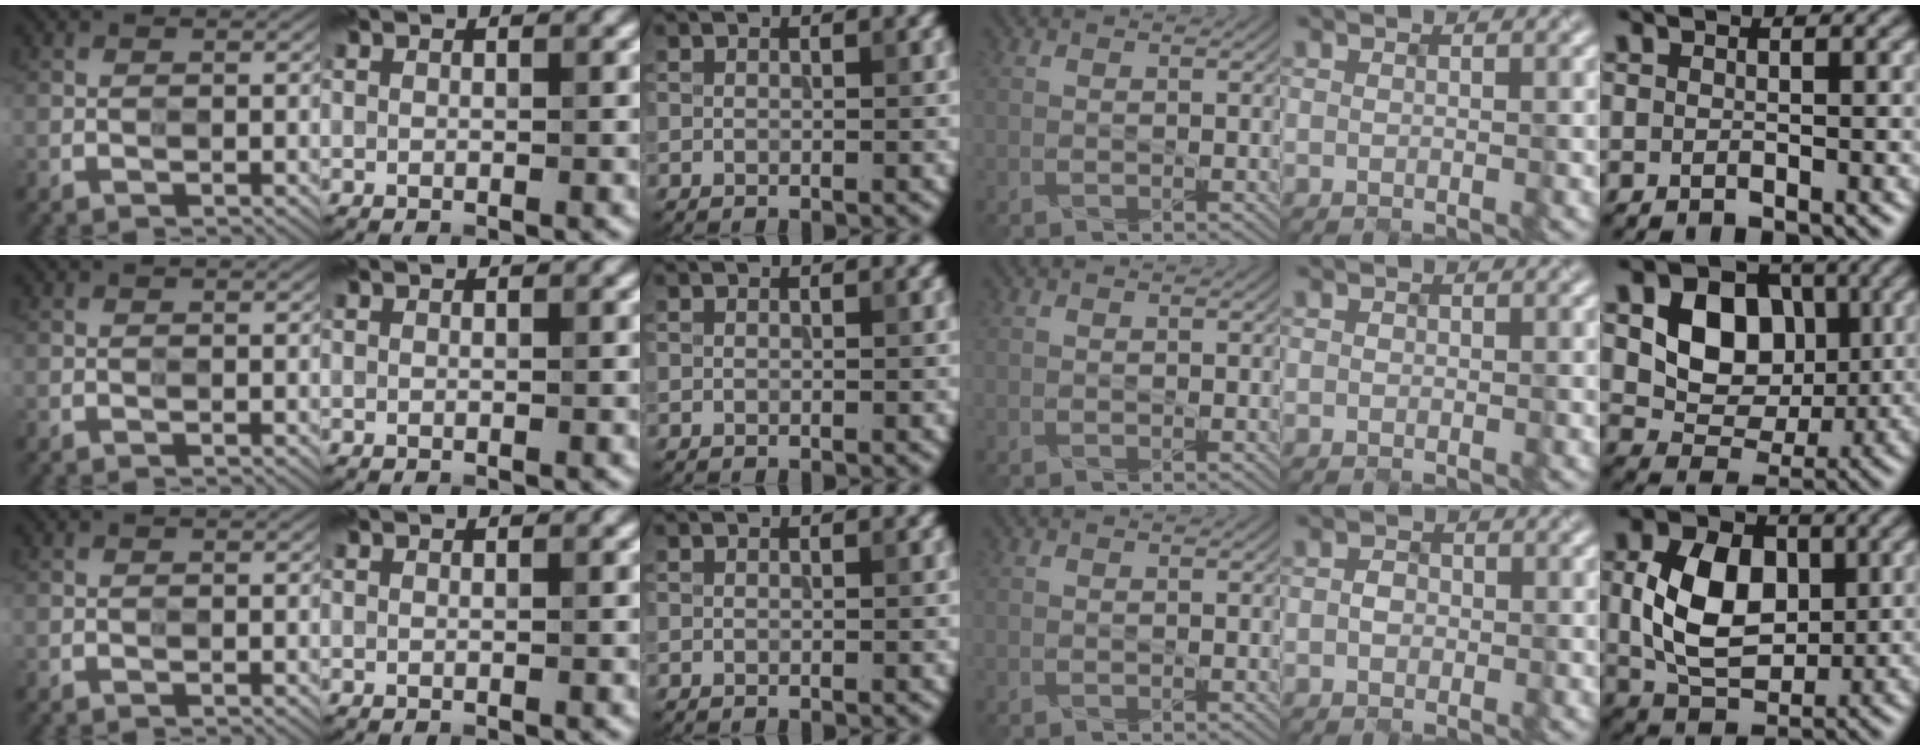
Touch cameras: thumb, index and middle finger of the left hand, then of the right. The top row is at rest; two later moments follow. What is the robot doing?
{"motion": "extract", "object": "drawer"}